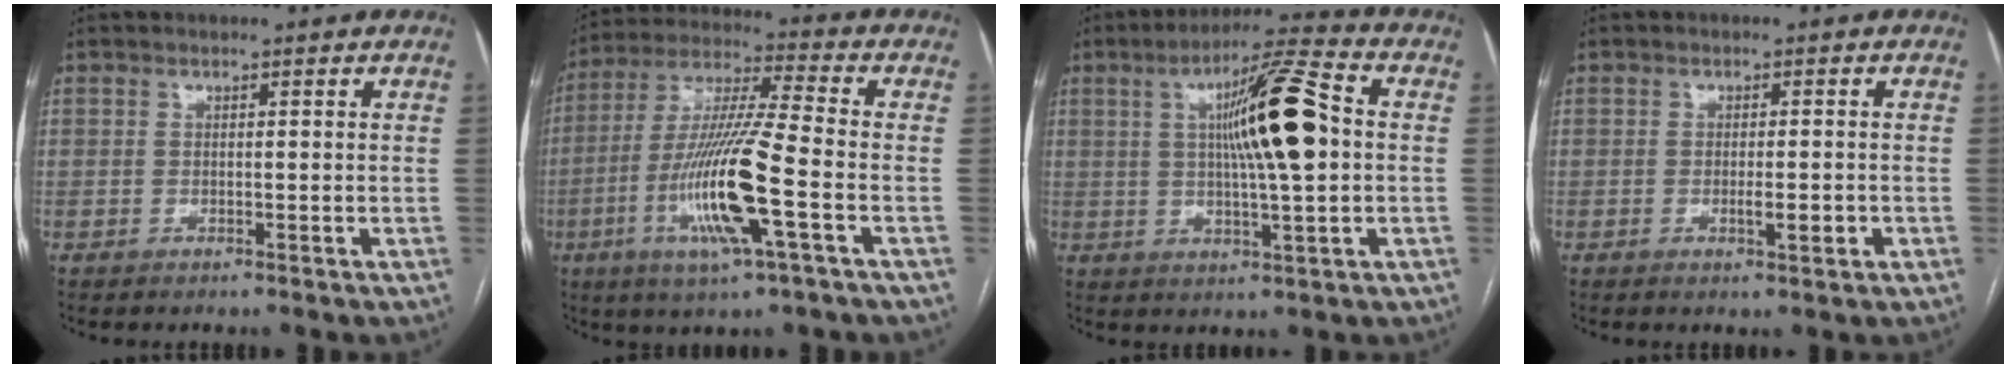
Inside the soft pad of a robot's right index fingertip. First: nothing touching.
{"total": 15.8, "force": [-4.9, 0.4, 15.0], "torque": [-0.308, -0.012, -0.095]}
{"total": 13.3, "force": [1.6, 1.0, 13.2], "torque": [-0.220, 0.016, 0.024]}
{"total": 2.7, "force": [-0.9, 0.5, 2.5], "torque": [-0.044, -0.002, -0.010]}